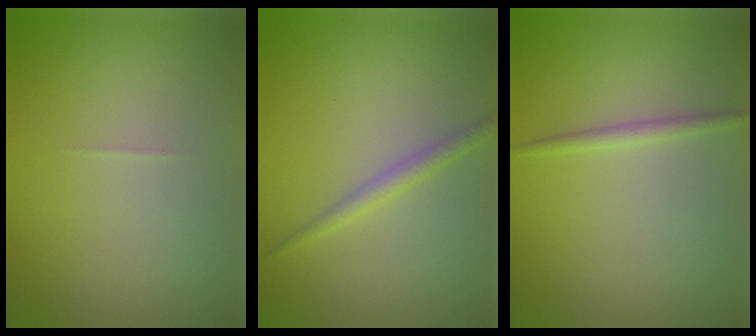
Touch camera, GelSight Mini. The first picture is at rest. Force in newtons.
{"total": 1.5, "press": 1.5, "slide": 0.0}
{"total": 1.1, "press": 1.1, "slide": 0.1}